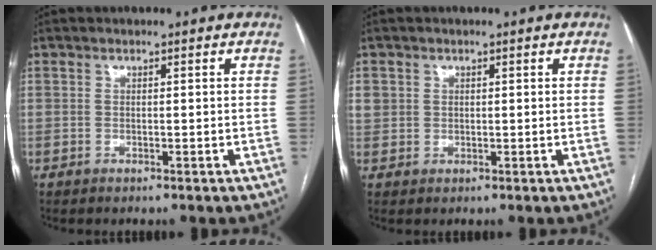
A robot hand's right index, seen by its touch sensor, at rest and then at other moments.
{"total": 2.6, "force": [0.7, 2.4, 0.8], "torque": [-0.018, 0.013, 0.021]}